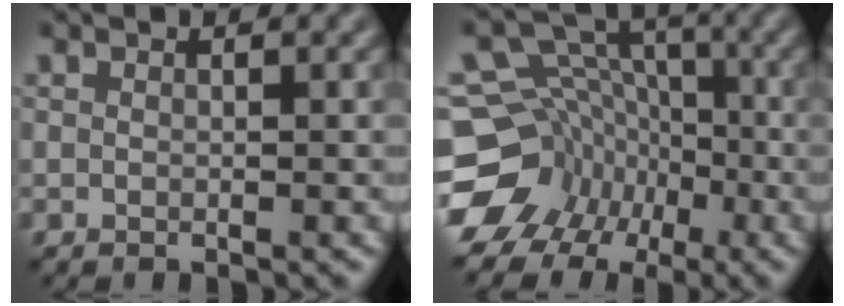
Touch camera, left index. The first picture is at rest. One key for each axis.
{"total": 10.3, "fx": -5.3, "fy": 8.4, "fz": 2.9, "tx": -0.057, "ty": 0.004, "tz": -0.092}